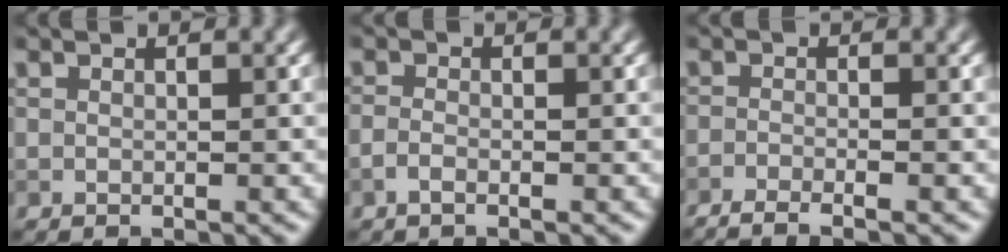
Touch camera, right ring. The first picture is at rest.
{"total": 1.1, "force": [-0.7, 0.4, 0.8], "torque": [-0.019, 0.000, -0.017]}
{"total": 3.3, "force": [-2.4, 0.7, 2.1], "torque": [-0.035, -0.002, -0.048]}